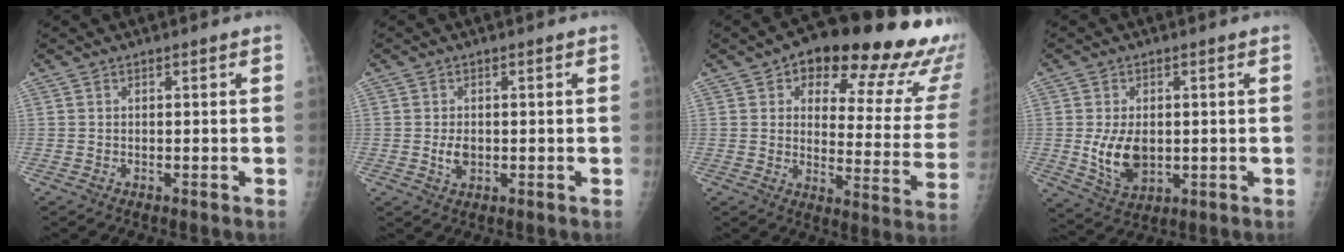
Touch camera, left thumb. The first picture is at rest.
{"total": 2.8, "force": [-0.1, 1.9, 2.1], "torque": [-0.034, -0.003, 0.003]}
{"total": 26.1, "force": [16.0, 10.4, 17.7], "torque": [-0.186, -0.053, 0.198]}
{"total": 8.3, "force": [-0.1, 5.3, 6.3], "torque": [-0.101, -0.014, 0.013]}